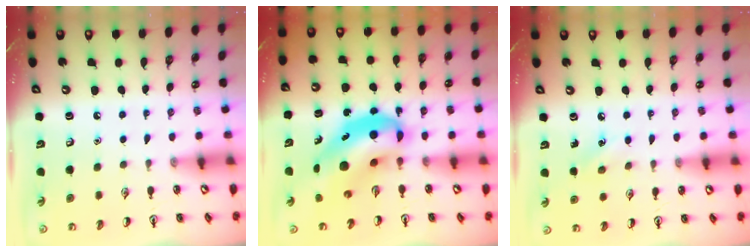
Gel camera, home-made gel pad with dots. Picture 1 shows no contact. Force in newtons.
{"total": 11.7, "press": 11.1, "slide": 3.6}
{"total": 4.8, "press": 4.6, "slide": 1.4}